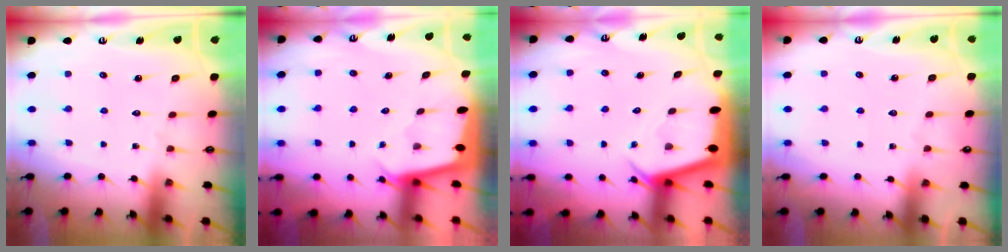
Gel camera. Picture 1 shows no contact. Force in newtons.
{"total": 1.8, "press": 1.8, "slide": 0.1}
{"total": 2.6, "press": 2.6, "slide": 0.2}
{"total": 2.6, "press": 2.5, "slide": 0.5}